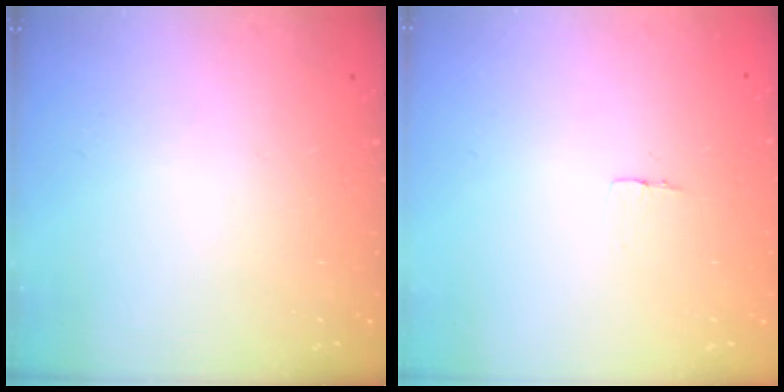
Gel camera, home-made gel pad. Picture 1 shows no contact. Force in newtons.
{"total": 3.1, "press": 3.1, "slide": 0.2}